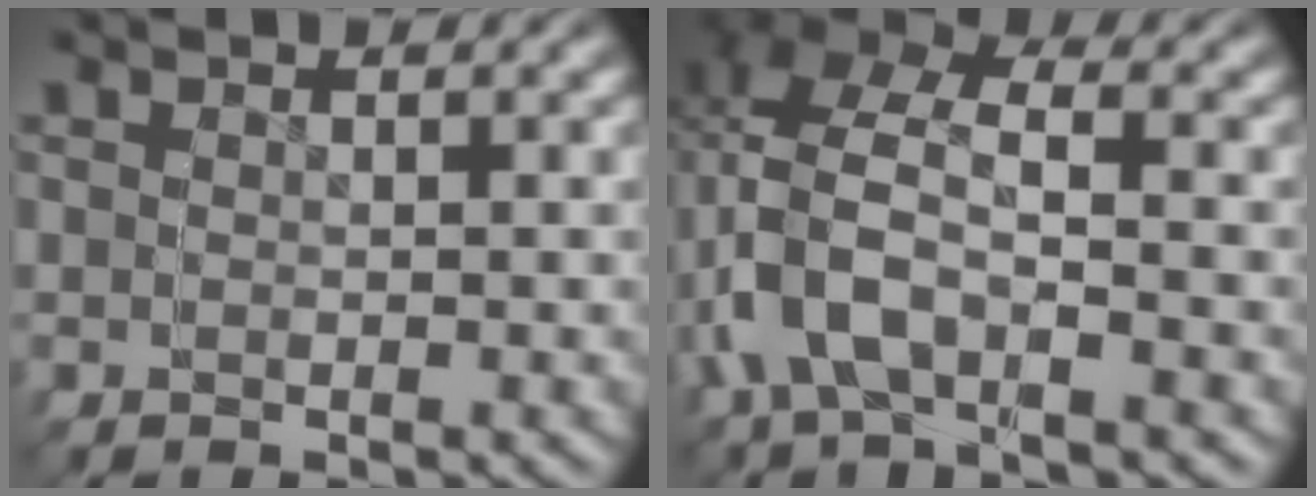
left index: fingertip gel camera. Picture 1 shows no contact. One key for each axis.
{"total": 6.4, "fx": -0.6, "fy": 5.0, "fz": 3.9, "tx": -0.090, "ty": -0.008, "tz": -0.015}